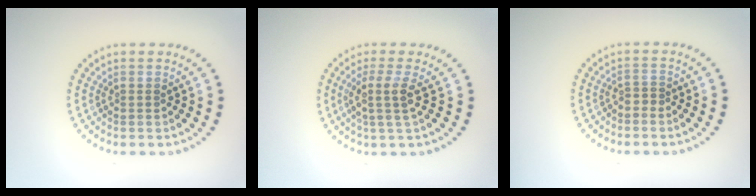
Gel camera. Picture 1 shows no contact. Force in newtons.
{"total": 2.4, "press": 1.9, "slide": 1.5}
{"total": 0.6, "press": 0.3, "slide": 0.5}